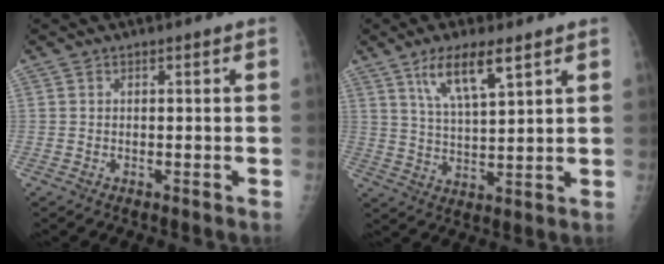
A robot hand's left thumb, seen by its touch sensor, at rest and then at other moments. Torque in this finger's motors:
{"motor_torque": [0.01, 0.05, 0.55, -0.33, 0.06]}